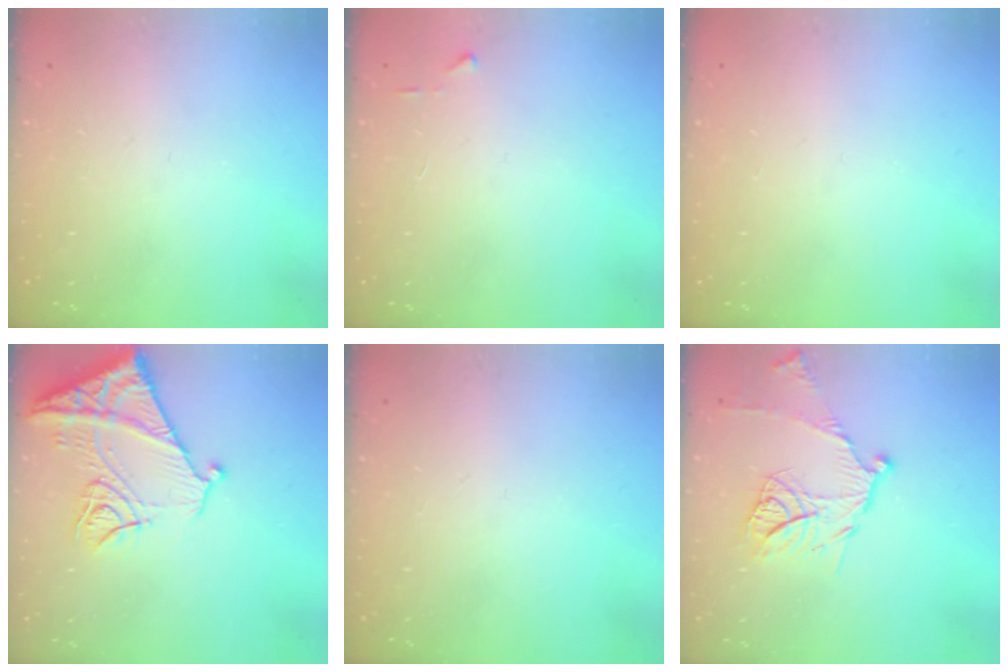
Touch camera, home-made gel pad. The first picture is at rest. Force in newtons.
{"total": 3.7, "press": 3.7, "slide": 0.4}
{"total": 0.0}
{"total": 15.7, "press": 15.6, "slide": 1.7}
{"total": 0.0}
{"total": 12.4, "press": 12.4, "slide": 1.0}